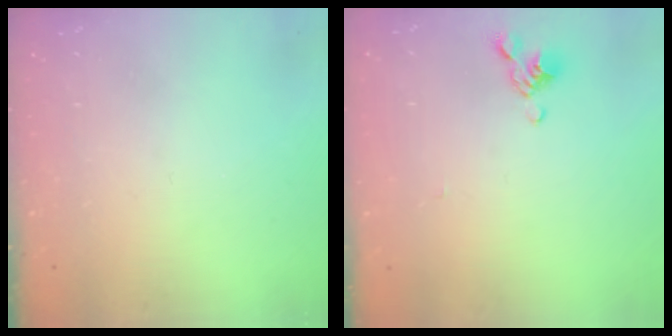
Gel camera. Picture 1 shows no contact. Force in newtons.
{"total": 3.2, "press": 3.1, "slide": 0.9}